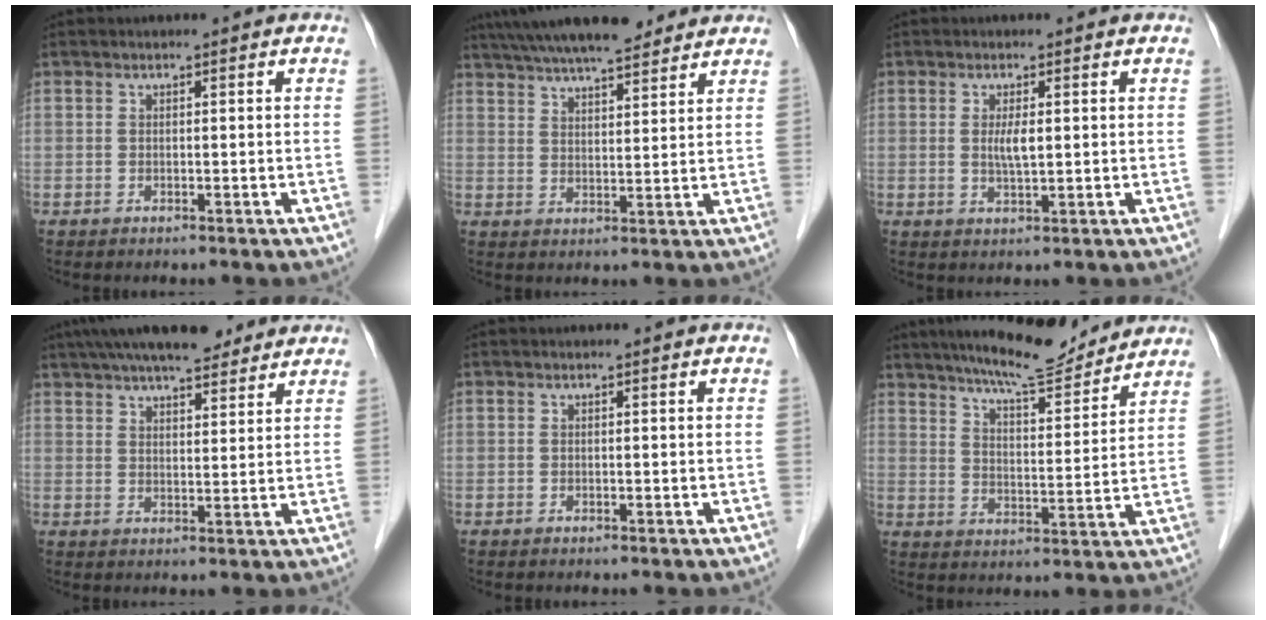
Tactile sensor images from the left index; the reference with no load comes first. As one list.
[{"total": 14.7, "force": [12.7, 2.6, 7.0], "torque": [-0.122, 0.029, 0.197]}, {"total": 2.5, "force": [0.2, 0.4, 2.5], "torque": [-0.050, -0.007, 0.005]}, {"total": 13.6, "force": [11.3, 3.2, 6.9], "torque": [-0.118, 0.032, 0.170]}, {"total": 0.0}, {"total": 12.4, "force": [11.3, 1.4, 4.9], "torque": [-0.078, -0.004, 0.170]}]